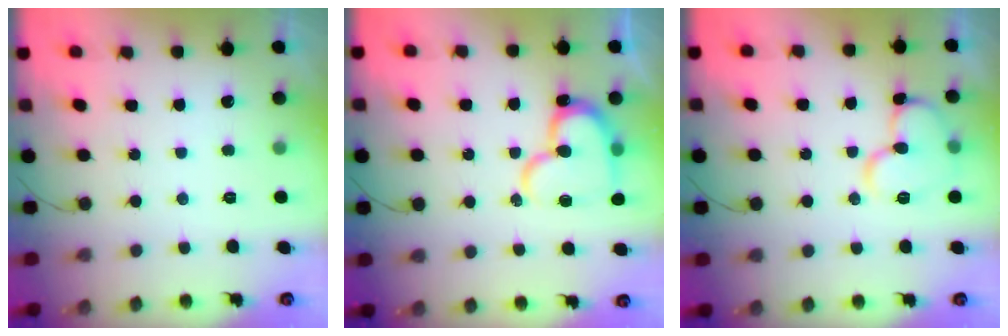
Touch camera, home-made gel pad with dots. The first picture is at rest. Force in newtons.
{"total": 15.6, "press": 15.5, "slide": 1.2}
{"total": 11.3, "press": 11.2, "slide": 1.2}